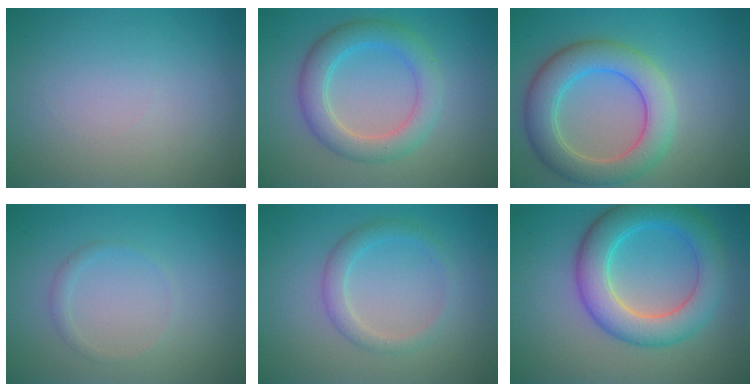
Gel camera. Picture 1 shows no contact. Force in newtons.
{"total": 4.3, "press": 4.3, "slide": 0.1}
{"total": 6.3, "press": 6.3, "slide": 0.4}
{"total": 0.9, "press": 0.8, "slide": 0.1}
{"total": 2.1, "press": 2.1, "slide": 0.1}
{"total": 6.7, "press": 6.7, "slide": 0.3}